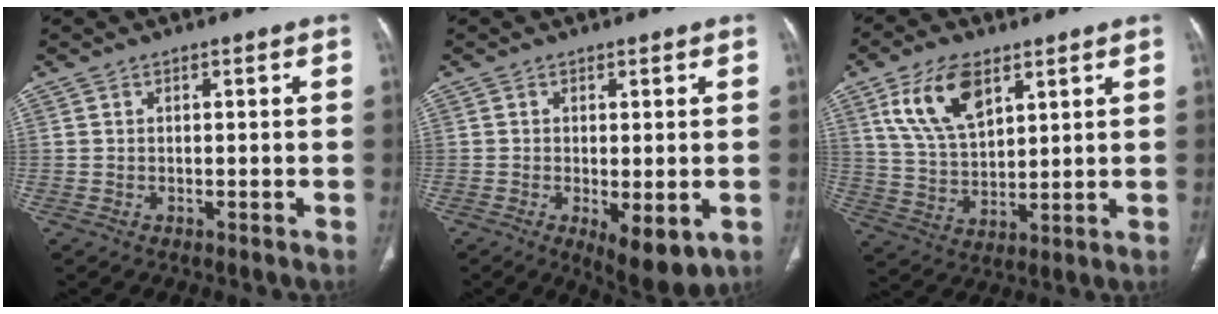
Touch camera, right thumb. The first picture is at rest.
{"total": 7.9, "force": [-2.3, 3.1, 6.9], "torque": [-0.098, -0.019, -0.025]}
{"total": 12.5, "force": [6.3, 6.4, 8.7], "torque": [-0.151, -0.020, 0.129]}